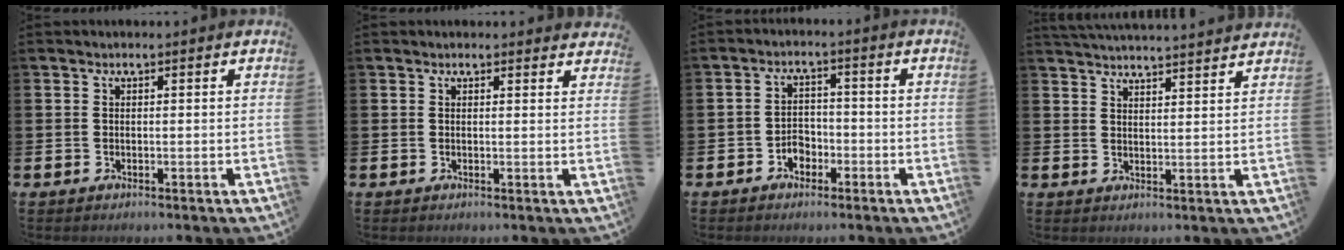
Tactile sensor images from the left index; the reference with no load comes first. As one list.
[{"total": 1.0, "force": [1.0, 0.1, 0.0], "torque": [0.009, -0.005, 0.017]}, {"total": 2.8, "force": [-1.8, 2.0, 0.9], "torque": [-0.023, 0.005, -0.039]}, {"total": 4.1, "force": [4.1, -0.5, 0.0], "torque": [-0.009, -0.027, 0.073]}]